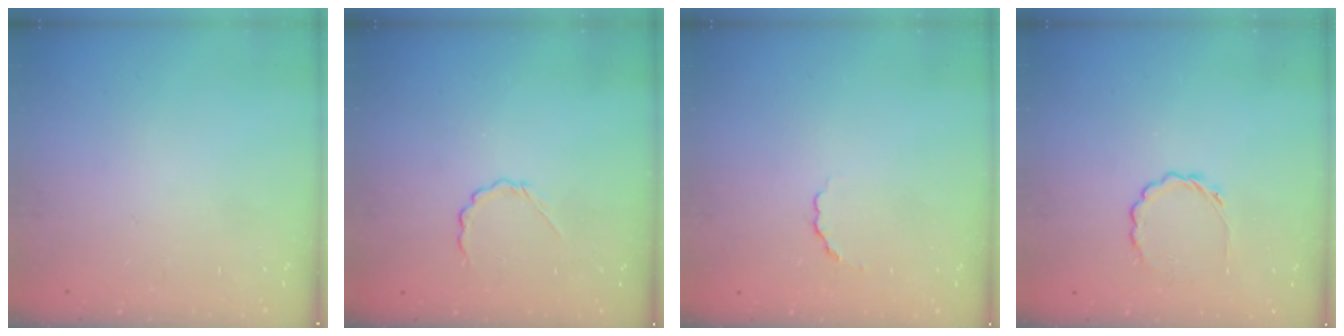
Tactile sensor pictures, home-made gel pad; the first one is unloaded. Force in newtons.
{"total": 4.0, "press": 3.8, "slide": 1.1}
{"total": 2.5, "press": 2.3, "slide": 0.9}
{"total": 2.5, "press": 2.2, "slide": 1.1}